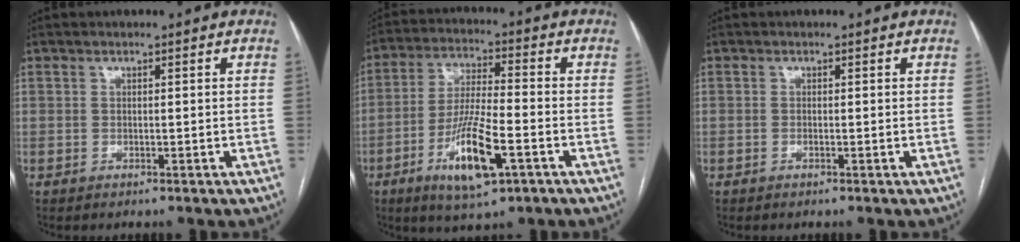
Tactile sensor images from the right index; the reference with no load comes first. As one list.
[{"total": 12.0, "force": [-5.1, 2.1, 10.7], "torque": [-0.207, -0.015, -0.088]}, {"total": 0.0}]